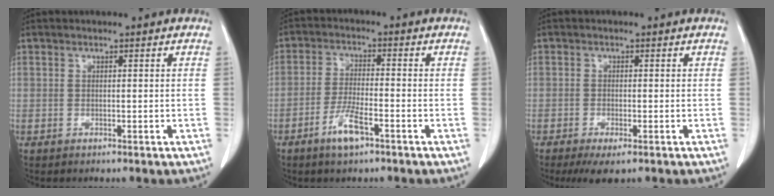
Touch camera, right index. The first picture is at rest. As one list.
[{"total": 5.5, "force": [-3.2, 0.9, 4.3], "torque": [-0.089, -0.004, -0.061]}, {"total": 3.7, "force": [-2.3, 0.9, 2.8], "torque": [-0.046, -0.009, -0.035]}]